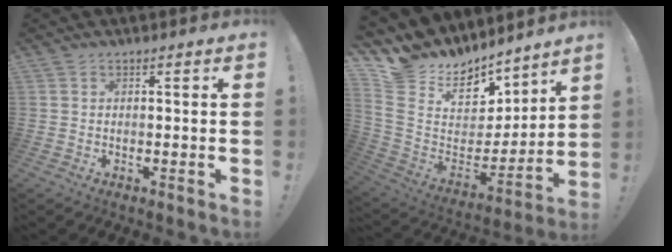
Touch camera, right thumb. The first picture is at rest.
{"total": 13.4, "force": [10.5, 7.9, 2.8], "torque": [-0.050, -0.101, 0.214]}